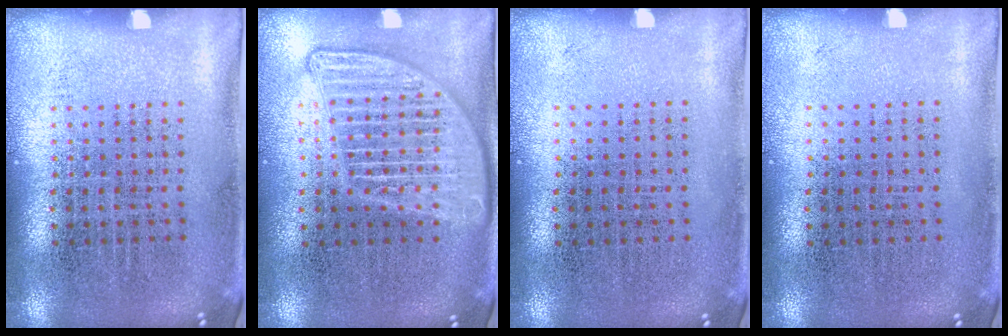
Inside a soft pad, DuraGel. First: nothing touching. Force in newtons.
{"total": 2.8, "press": 2.8, "slide": 0.2}
{"total": 0.0}
{"total": 0.0}